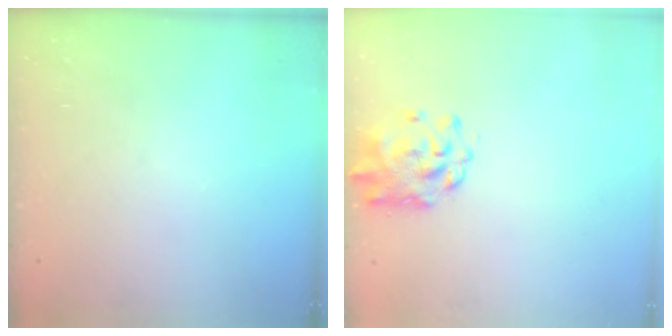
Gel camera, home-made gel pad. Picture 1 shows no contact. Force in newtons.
{"total": 2.8, "press": 2.6, "slide": 0.8}